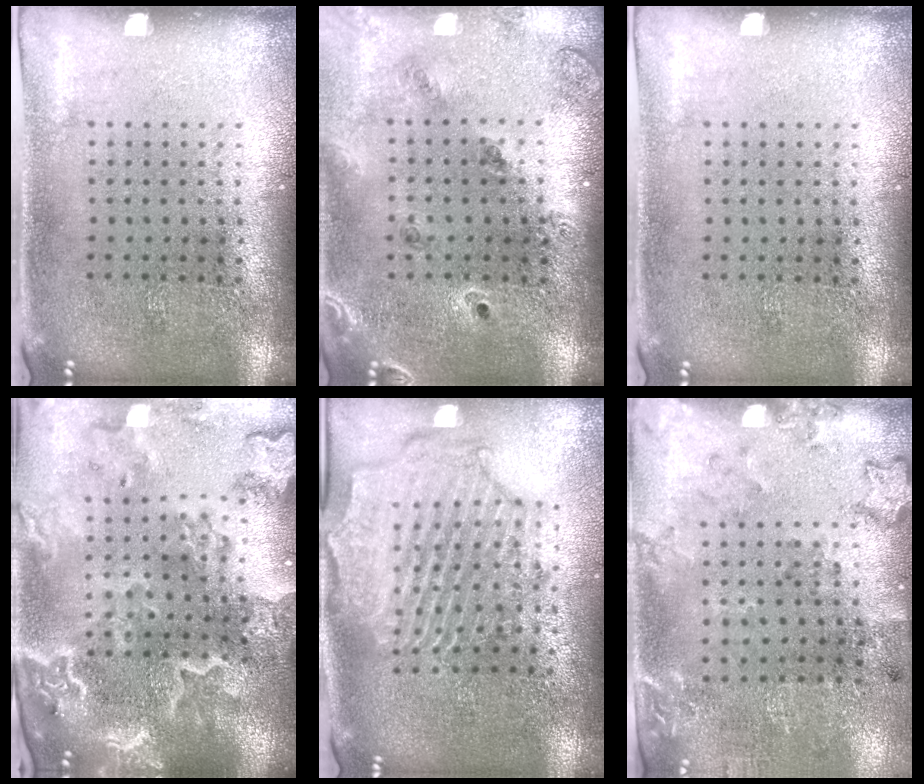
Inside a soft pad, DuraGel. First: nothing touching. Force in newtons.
{"total": 1.4, "press": 1.3, "slide": 0.3}
{"total": 0.0}
{"total": 4.0, "press": 3.3, "slide": 2.2}
{"total": 2.3, "press": 2.2, "slide": 0.8}
{"total": 2.0, "press": 1.4, "slide": 1.4}